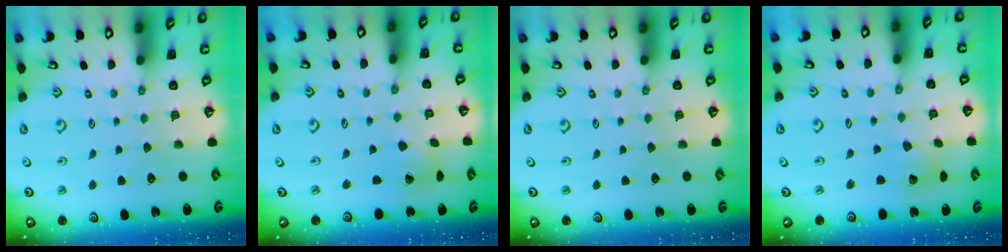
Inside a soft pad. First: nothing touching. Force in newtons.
{"total": 3.5, "press": 3.5, "slide": 0.5}
{"total": 0.0}
{"total": 5.3, "press": 5.2, "slide": 0.6}